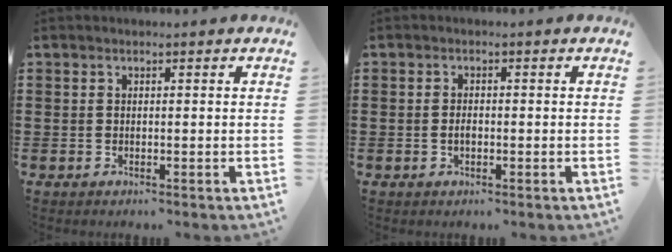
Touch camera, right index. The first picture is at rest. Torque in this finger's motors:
{"motor_torque": [1.10, 1.04, 0.04, 0.06]}